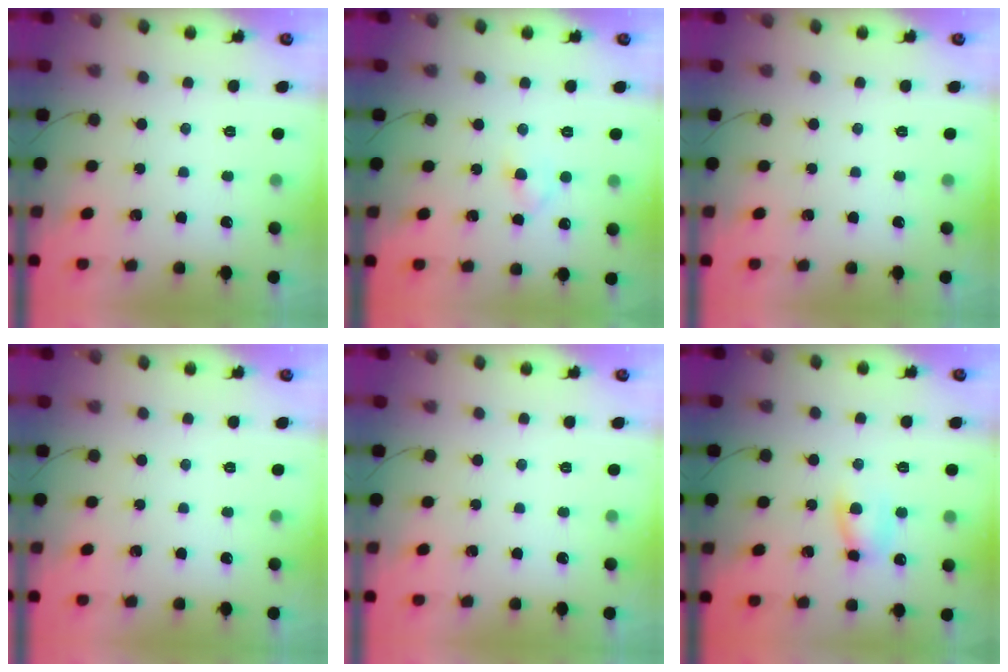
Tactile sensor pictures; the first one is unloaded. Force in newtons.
{"total": 2.8, "press": 2.5, "slide": 1.2}
{"total": 0.0}
{"total": 0.0}
{"total": 0.0}
{"total": 6.9, "press": 6.9, "slide": 0.2}